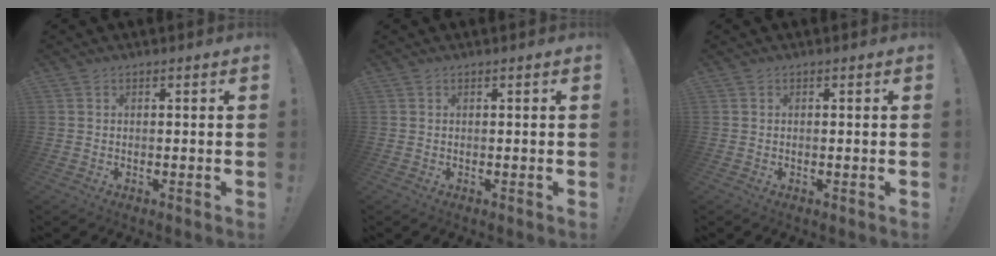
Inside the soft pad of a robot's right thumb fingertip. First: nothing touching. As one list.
[{"total": 0.0}, {"total": 0.0}]